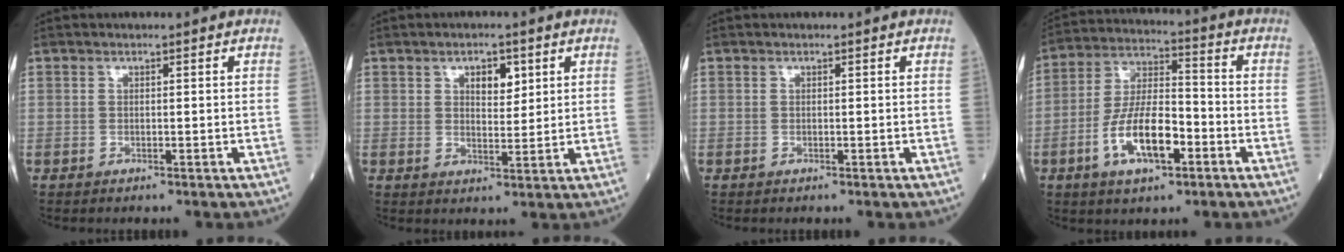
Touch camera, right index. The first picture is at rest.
{"total": 4.1, "force": [1.9, 2.0, 3.0], "torque": [-0.045, 0.002, 0.031]}
{"total": 0.0}
{"total": 11.8, "force": [-4.5, 4.1, 10.1], "torque": [-0.204, 0.007, -0.081]}